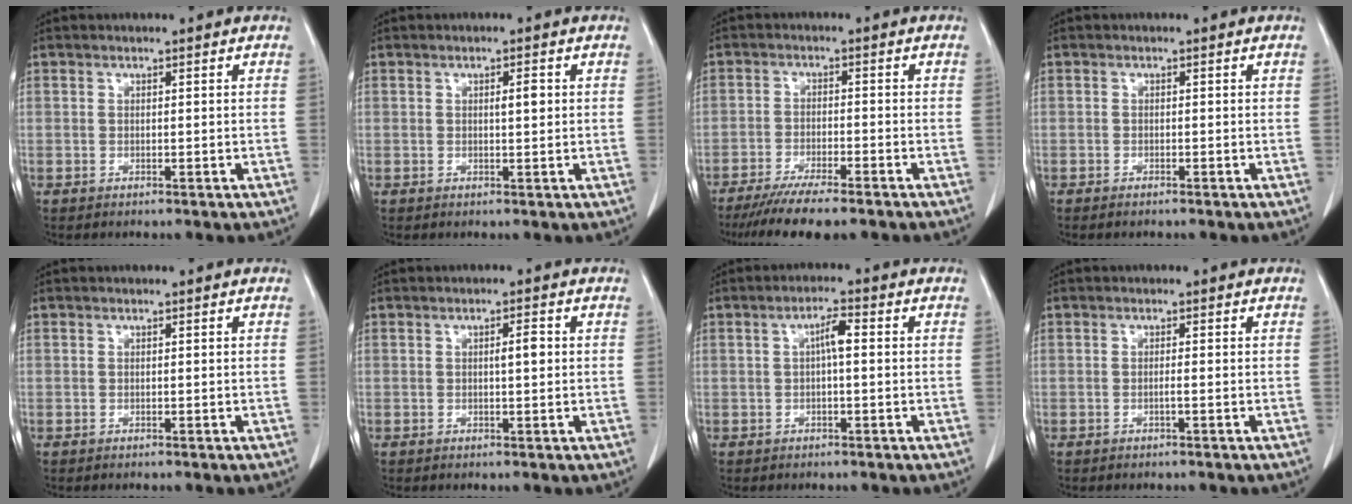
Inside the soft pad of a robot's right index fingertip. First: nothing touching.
{"total": 1.7, "force": [0.4, 0.3, 1.6], "torque": [-0.028, 0.001, 0.006]}
{"total": 8.4, "force": [-6.8, 1.1, 4.8], "torque": [-0.075, -0.018, -0.111]}
{"total": 0.8, "force": [-0.7, 0.1, 0.3], "torque": [-0.010, -0.002, -0.010]}
{"total": 0.0}
{"total": 2.1, "force": [0.2, 0.3, 2.0], "torque": [-0.034, 0.002, 0.004]}
{"total": 3.0, "force": [0.2, 0.5, 2.9], "torque": [-0.052, 0.006, 0.003]}
{"total": 0.7, "force": [-0.3, -0.1, 0.6], "torque": [-0.009, 0.002, -0.005]}